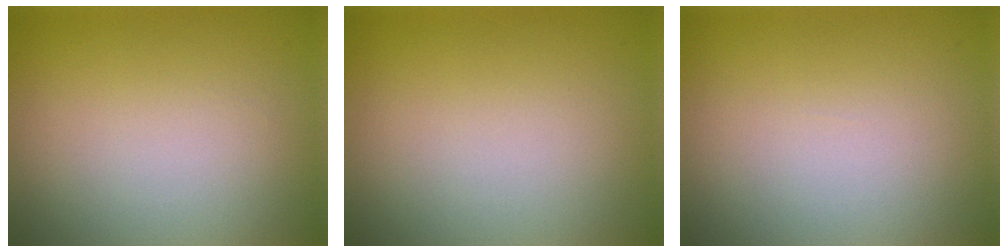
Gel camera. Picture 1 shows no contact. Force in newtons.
{"total": 0.0}
{"total": 0.0}